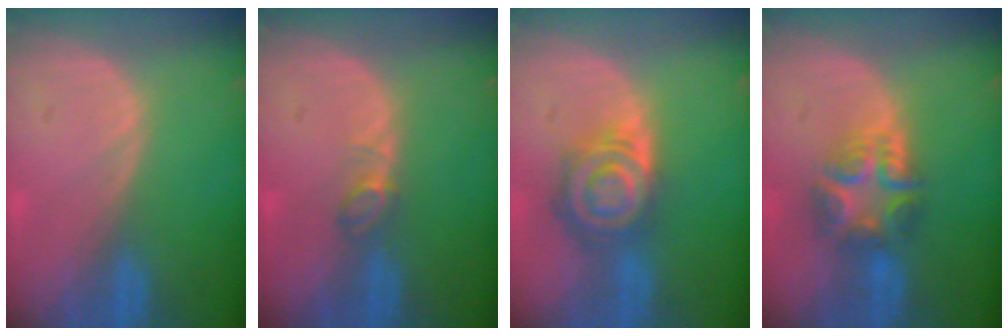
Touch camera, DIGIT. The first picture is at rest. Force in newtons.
{"total": 2.1, "press": 2.1, "slide": 0.4}
{"total": 8.2, "press": 7.2, "slide": 4.0}
{"total": 7.6, "press": 6.5, "slide": 3.9}